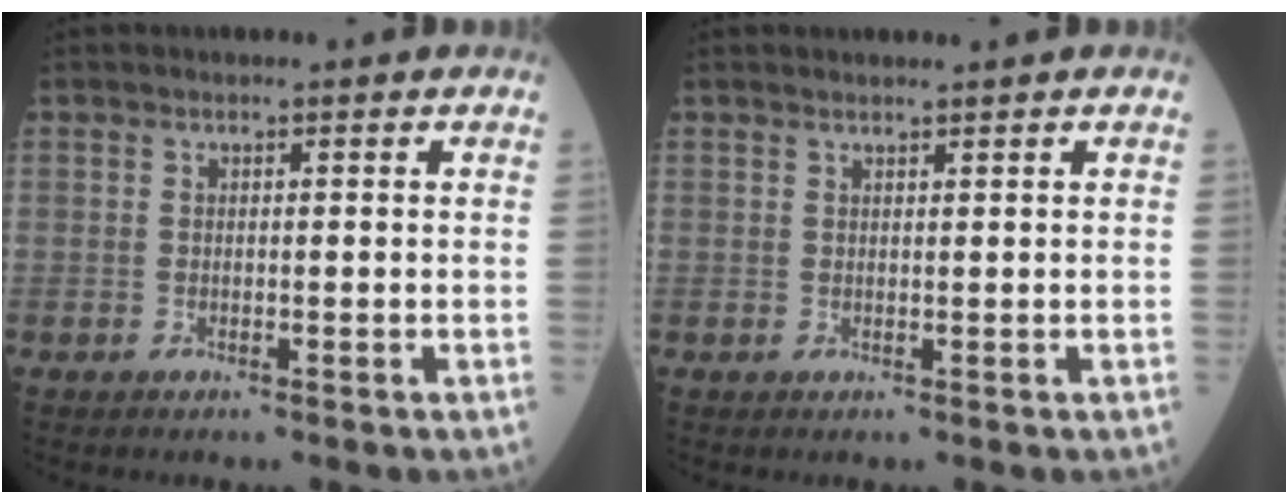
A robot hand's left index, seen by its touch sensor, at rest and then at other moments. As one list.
[{"total": 2.0, "force": [1.9, 0.0, 0.7], "torque": [-0.008, 0.013, 0.029]}]